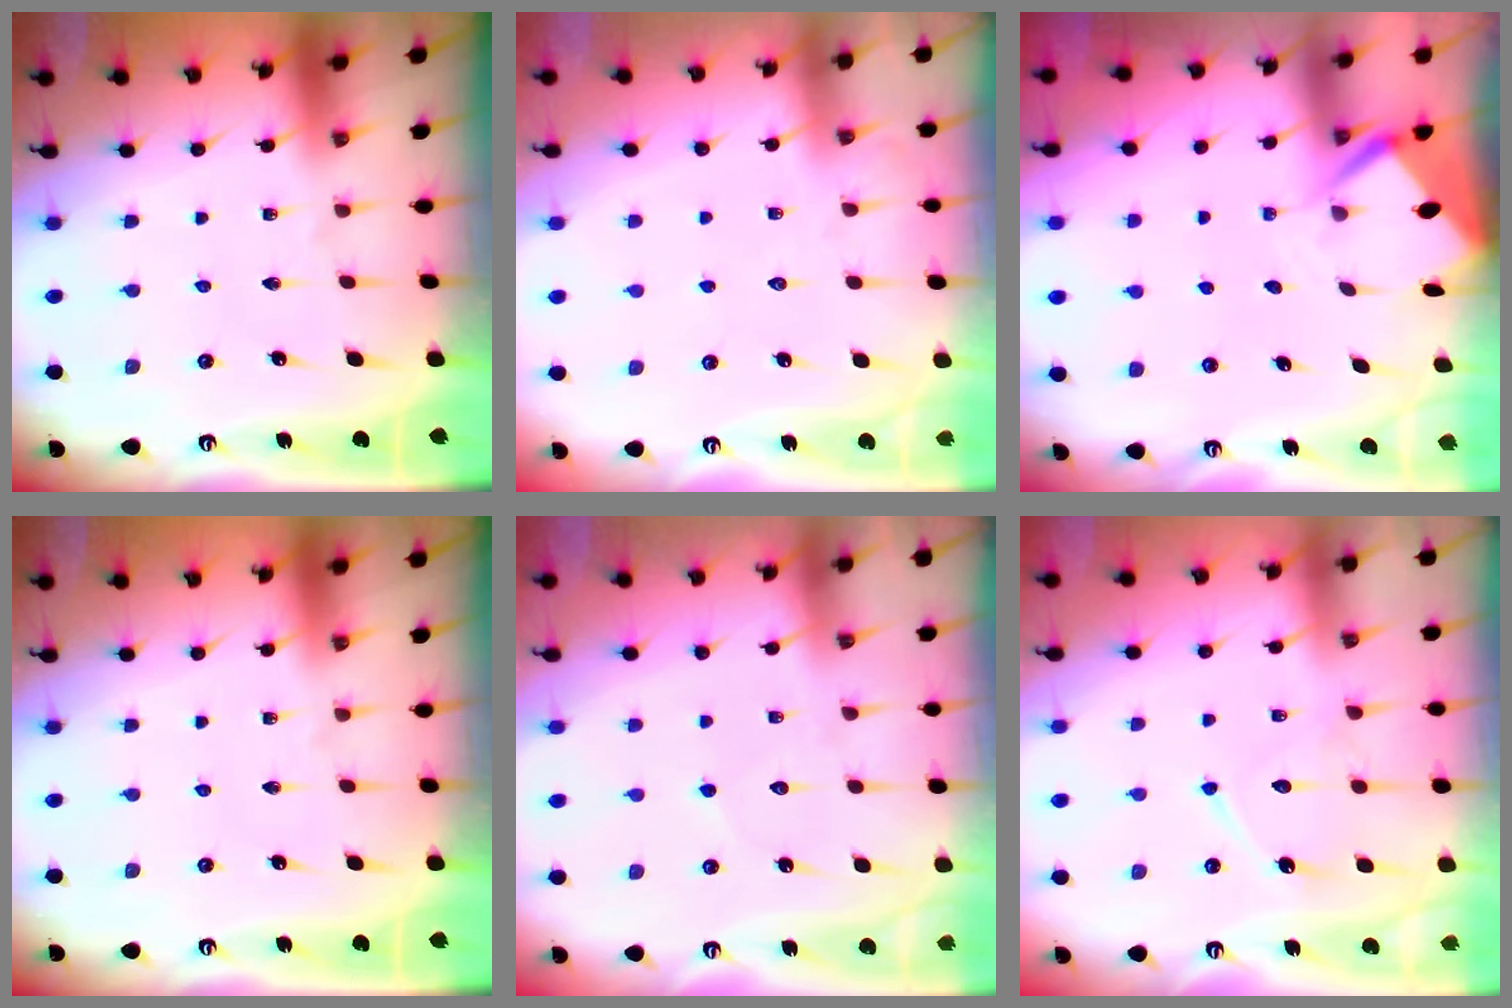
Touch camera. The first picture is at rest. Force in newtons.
{"total": 3.9, "press": 3.8, "slide": 0.5}
{"total": 3.4, "press": 3.4, "slide": 0.3}
{"total": 0.0}
{"total": 4.8, "press": 4.8, "slide": 0.5}
{"total": 10.8, "press": 10.7, "slide": 0.9}